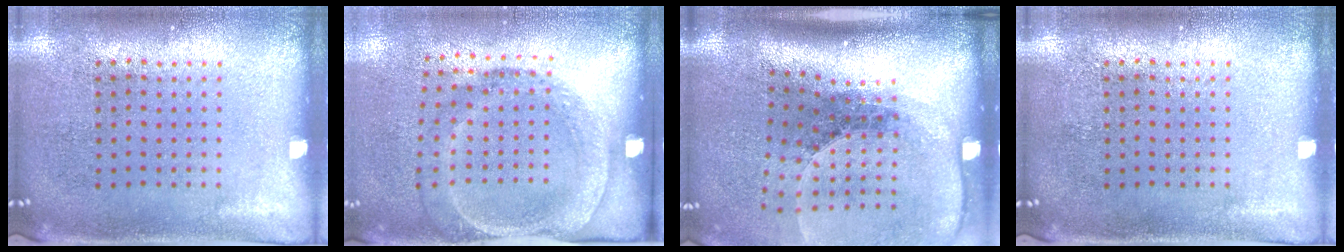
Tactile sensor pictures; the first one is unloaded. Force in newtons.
{"total": 1.8, "press": 1.2, "slide": 1.4}
{"total": 2.6, "press": 1.9, "slide": 1.8}
{"total": 0.0}